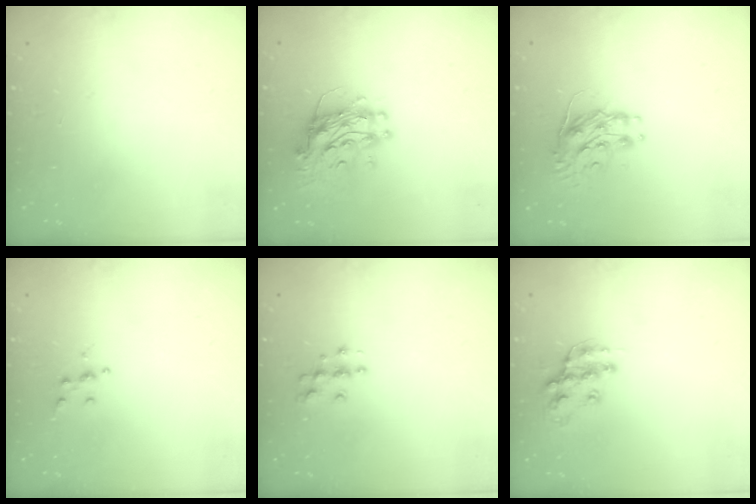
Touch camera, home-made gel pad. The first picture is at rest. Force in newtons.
{"total": 11.7, "press": 11.6, "slide": 1.2}
{"total": 8.9, "press": 8.9, "slide": 0.3}
{"total": 4.8, "press": 4.8, "slide": 0.6}
{"total": 4.5, "press": 4.4, "slide": 0.4}
{"total": 12.8, "press": 12.8, "slide": 0.9}